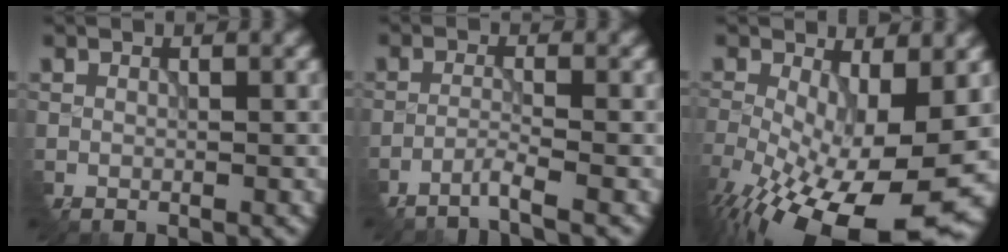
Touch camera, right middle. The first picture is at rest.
{"total": 2.4, "force": [-2.1, -0.4, 1.1], "torque": [-0.025, 0.004, -0.050]}
{"total": 15.7, "force": [-6.2, 6.6, 12.9], "torque": [-0.236, -0.035, -0.084]}